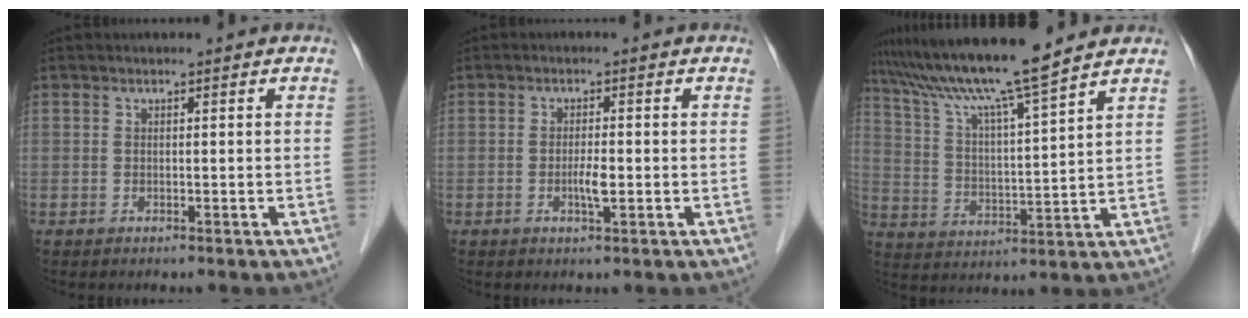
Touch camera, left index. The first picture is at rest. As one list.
[{"total": 2.3, "force": [-0.5, 0.3, 2.2], "torque": [-0.044, -0.001, -0.009]}, {"total": 13.8, "force": [11.7, -1.3, 7.1], "torque": [-0.132, 0.010, 0.203]}]